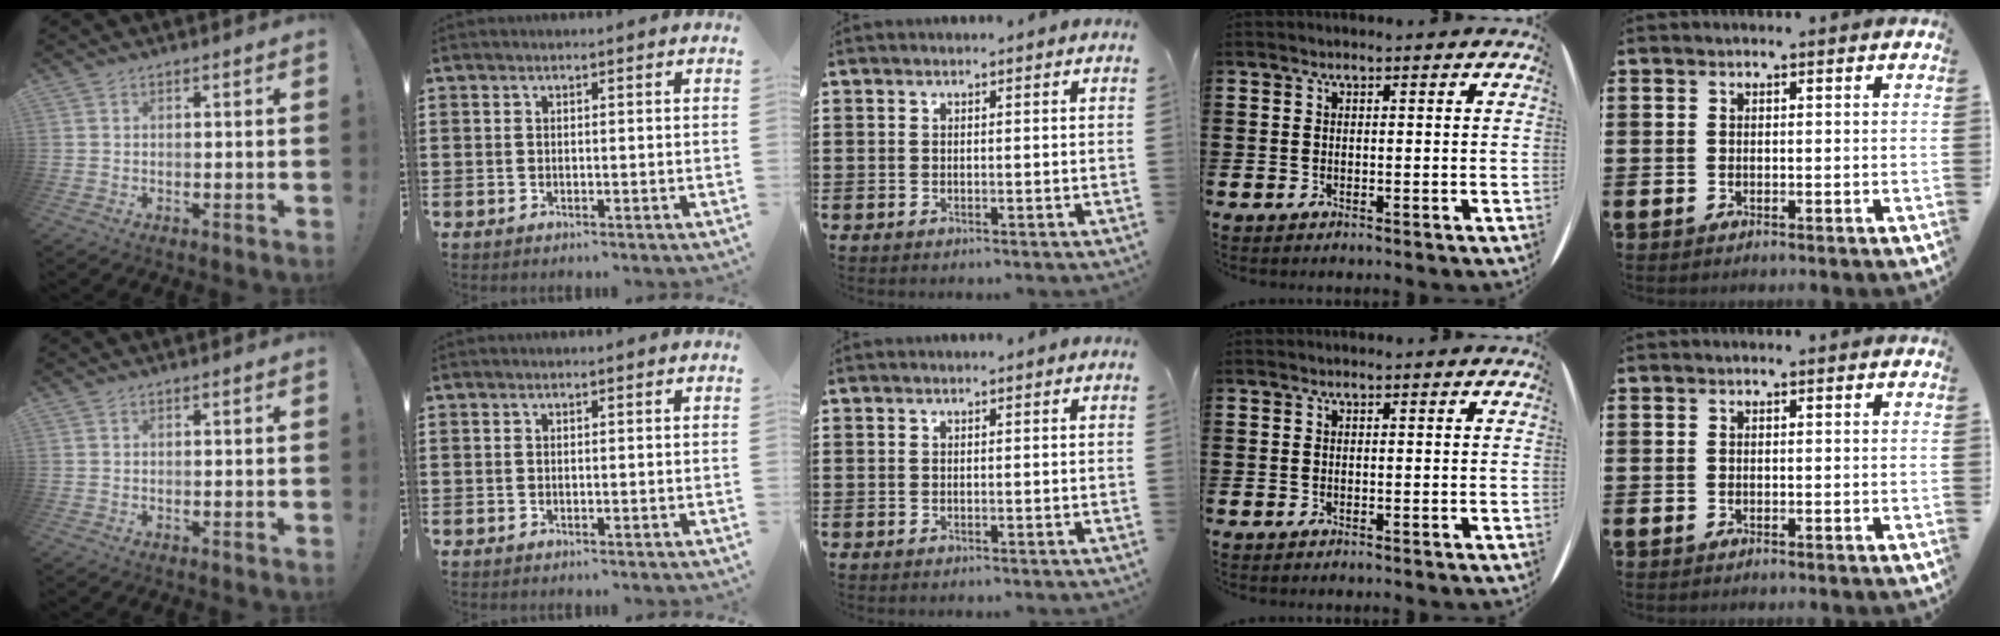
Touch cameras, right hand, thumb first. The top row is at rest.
{}